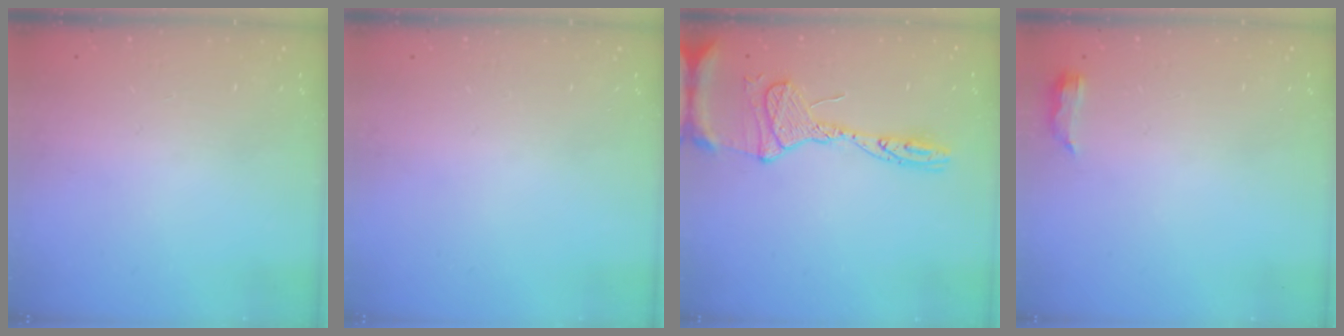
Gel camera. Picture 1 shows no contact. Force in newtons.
{"total": 0.0}
{"total": 15.9, "press": 15.8, "slide": 1.6}
{"total": 5.1, "press": 4.8, "slide": 1.7}